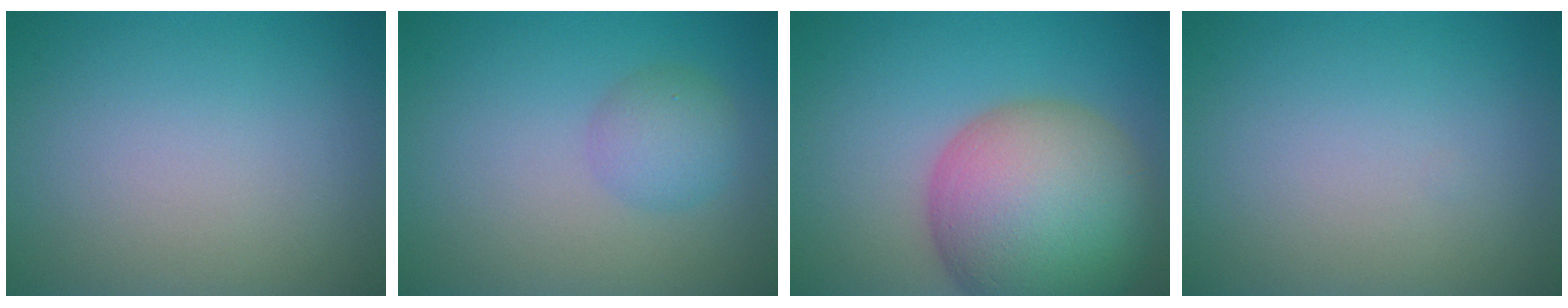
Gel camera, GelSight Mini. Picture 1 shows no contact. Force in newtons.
{"total": 2.5, "press": 2.5, "slide": 0.1}
{"total": 12.8, "press": 12.7, "slide": 0.8}
{"total": 0.0}